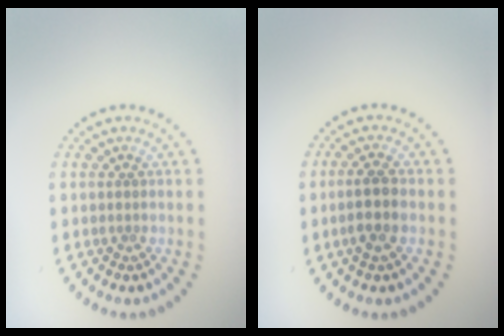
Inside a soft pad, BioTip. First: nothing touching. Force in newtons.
{"total": 2.6, "press": 2.4, "slide": 0.8}